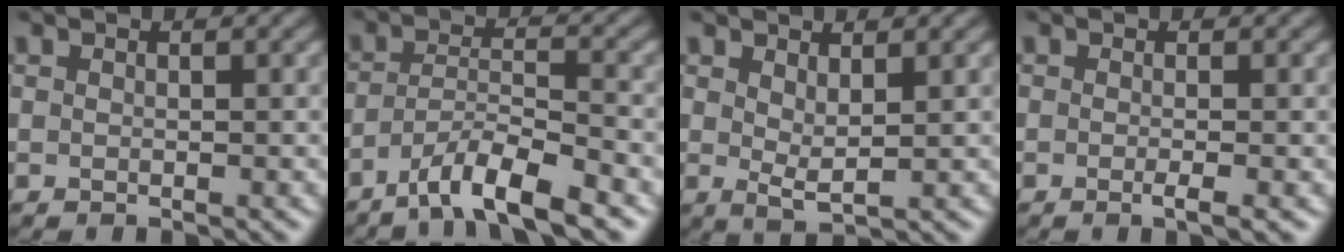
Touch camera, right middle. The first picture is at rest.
{"total": 6.4, "force": [-4.7, 1.1, 4.2], "torque": [-0.067, 0.002, -0.085]}
{"total": 1.9, "force": [1.0, 0.5, 1.6], "torque": [-0.032, -0.008, 0.022]}
{"total": 1.6, "force": [-0.4, 0.4, 1.5], "torque": [-0.020, -0.007, -0.010]}